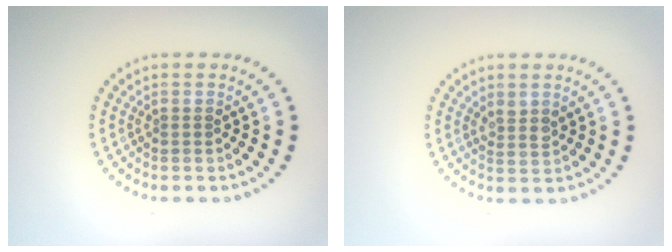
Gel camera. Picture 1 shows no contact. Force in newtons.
{"total": 1.3, "press": 1.1, "slide": 0.7}